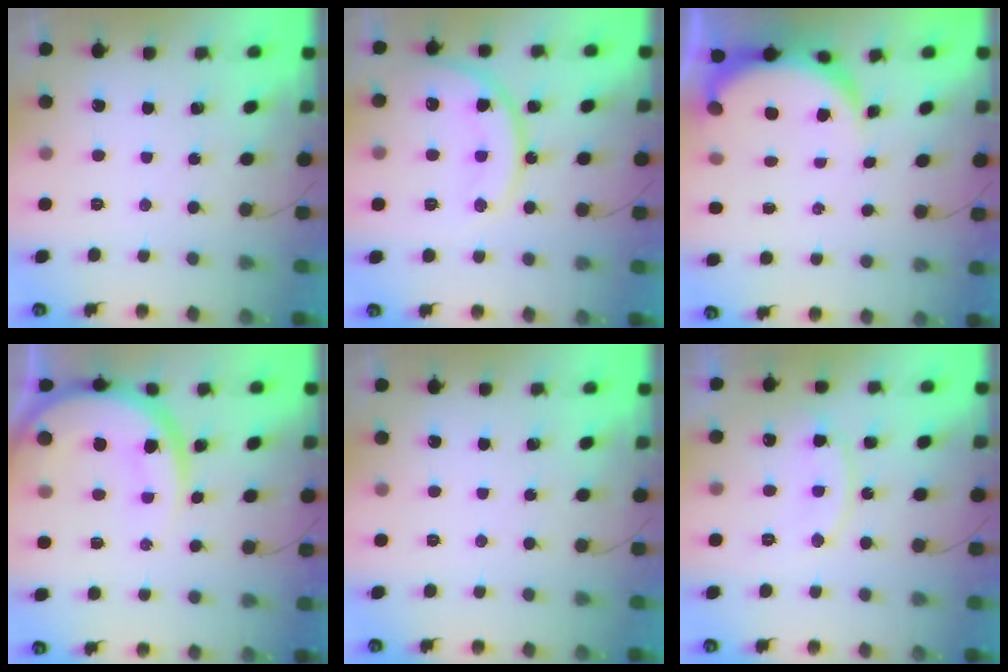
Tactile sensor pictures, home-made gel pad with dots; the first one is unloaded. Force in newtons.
{"total": 16.1, "press": 16.1, "slide": 1.3}
{"total": 5.7, "press": 5.6, "slide": 0.8}
{"total": 14.3, "press": 14.2, "slide": 1.5}
{"total": 0.0}
{"total": 12.6, "press": 12.5, "slide": 0.9}